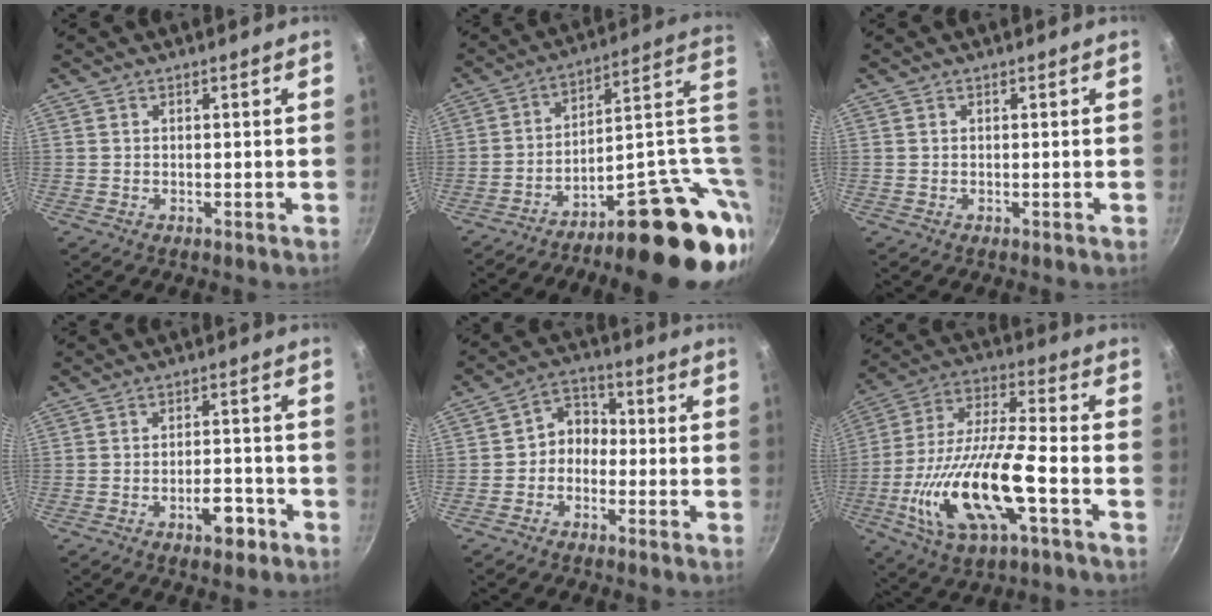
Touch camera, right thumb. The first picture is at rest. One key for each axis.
{"total": 25.4, "fx": -5.0, "fy": 10.7, "fz": 22.5, "tx": -0.260, "ty": 0.039, "tz": -0.064}
{"total": 0.0}
{"total": 5.7, "fx": -3.1, "fy": 2.6, "fz": 4.0, "tx": -0.039, "ty": 0.024, "tz": -0.043}
{"total": 5.7, "fx": -1.4, "fy": 4.6, "fz": 3.0, "tx": -0.015, "ty": 0.032, "tz": -0.040}
{"total": 20.4, "fx": -6.4, "fy": 7.0, "fz": 18.1, "tx": -0.350, "ty": 0.025, "tz": -0.123}